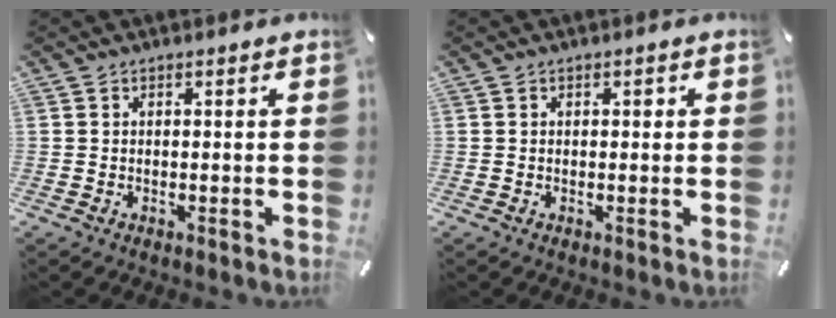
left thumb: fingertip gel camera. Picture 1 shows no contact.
{"total": 1.0, "force": [0.2, 0.7, 0.6], "torque": [-0.005, 0.001, -0.001]}